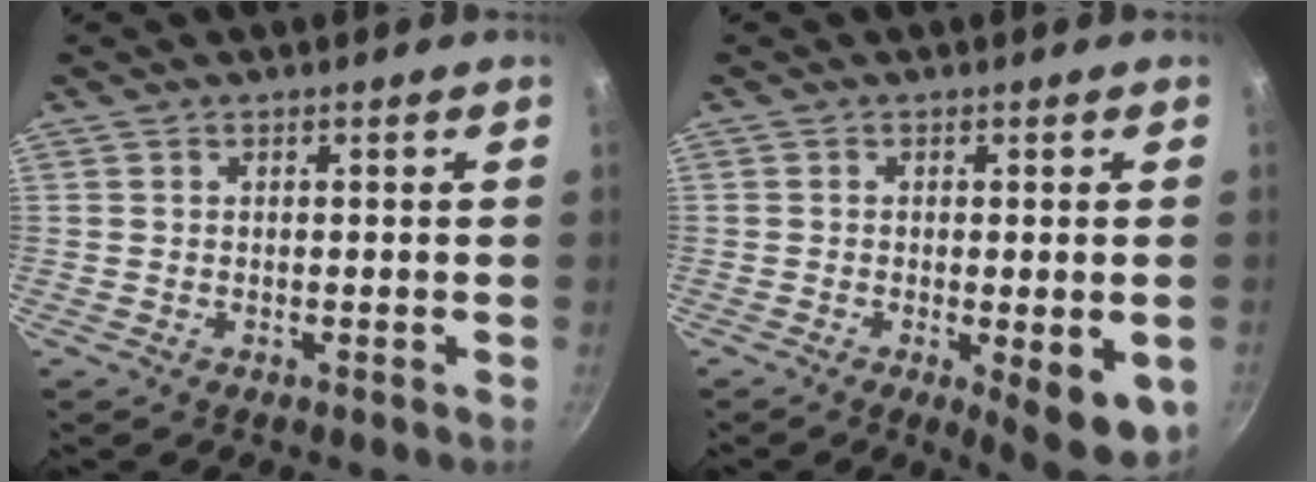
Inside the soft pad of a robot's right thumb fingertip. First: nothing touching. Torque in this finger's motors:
{"motor_torque": [-0.26, 0.44, 0.09, 0.02, 0.20]}